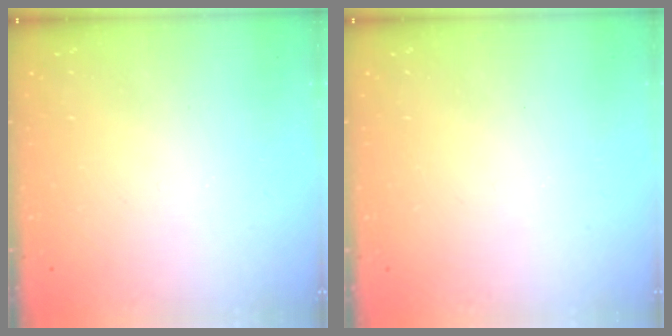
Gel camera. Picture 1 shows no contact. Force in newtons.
{"total": 0.0}